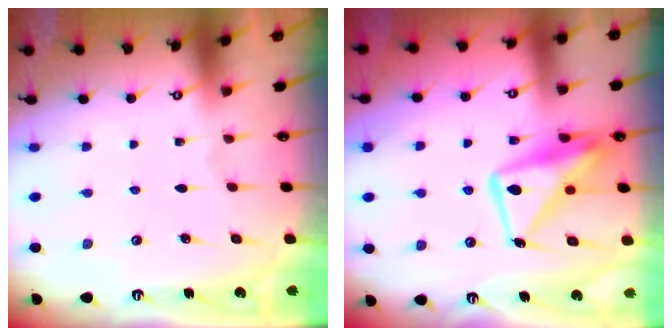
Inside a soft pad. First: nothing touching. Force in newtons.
{"total": 15.2, "press": 15.1, "slide": 1.4}